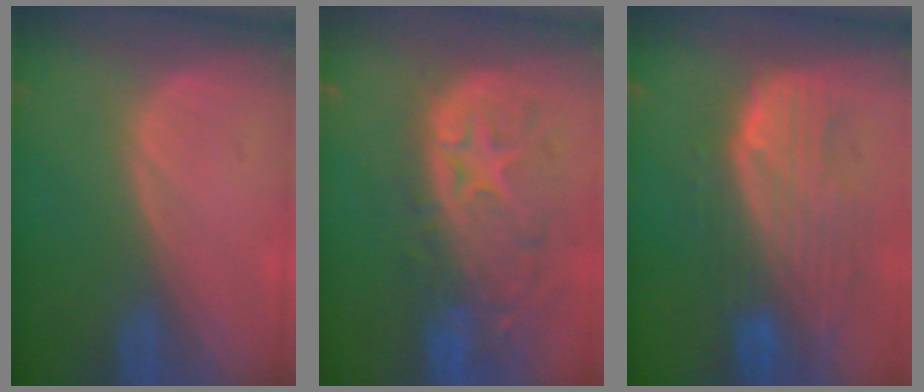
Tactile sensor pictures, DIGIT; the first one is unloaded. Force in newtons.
{"total": 12.4, "press": 10.5, "slide": 6.7}
{"total": 10.2, "press": 8.9, "slide": 5.1}